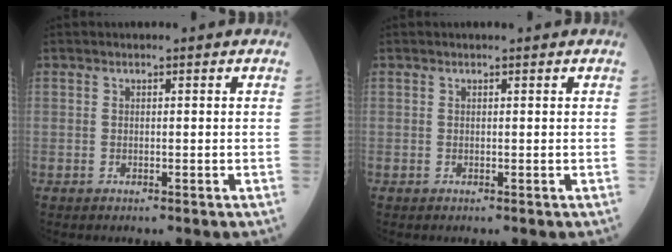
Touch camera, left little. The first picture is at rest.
{"total": 0.6, "force": [0.5, 0.1, 0.3], "torque": [-0.009, 0.002, 0.007]}